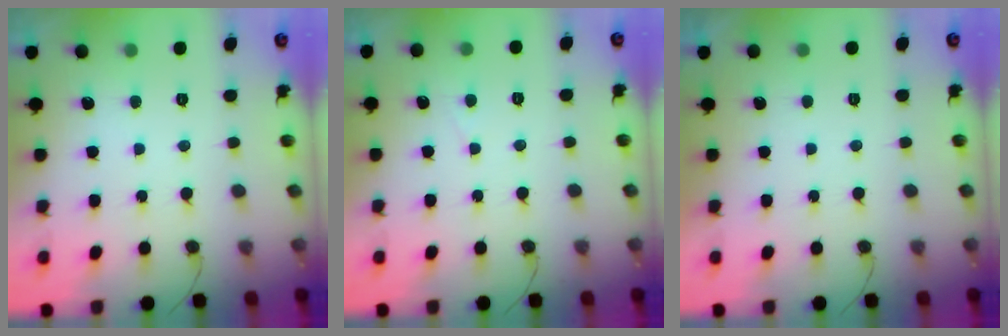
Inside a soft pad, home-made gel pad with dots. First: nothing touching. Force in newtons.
{"total": 1.9, "press": 1.9, "slide": 0.2}
{"total": 2.2, "press": 2.2, "slide": 0.3}